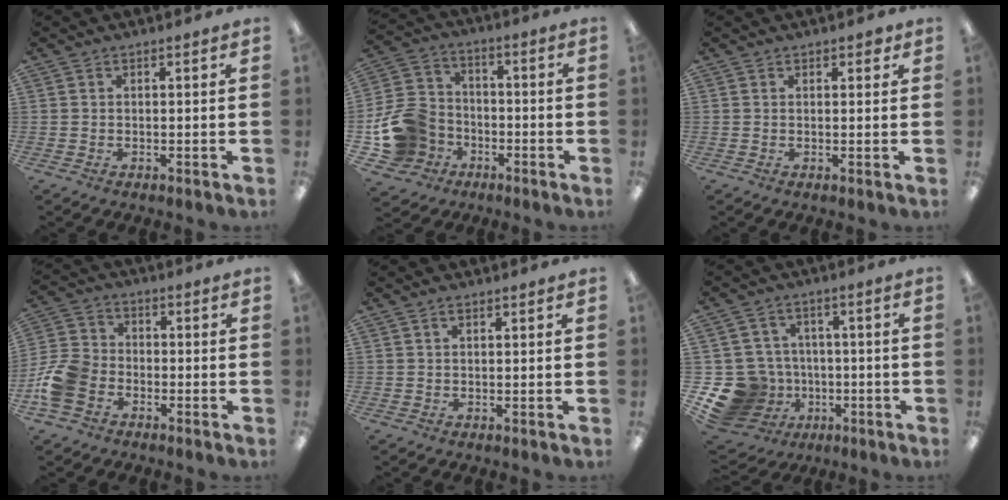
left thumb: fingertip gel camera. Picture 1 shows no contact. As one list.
[{"total": 15.7, "force": [-5.5, 13.2, 6.5], "torque": [-0.141, 0.041, -0.089]}, {"total": 1.4, "force": [1.0, 0.8, 0.7], "torque": [-0.007, -0.001, 0.015]}, {"total": 10.6, "force": [-4.5, 7.9, 5.5], "torque": [-0.118, 0.038, -0.080]}, {"total": 1.4, "force": [0.8, 0.7, 0.9], "torque": [-0.019, 0.003, 0.014]}, {"total": 15.2, "force": [-4.4, 13.5, 5.2], "torque": [-0.133, 0.029, -0.055]}]